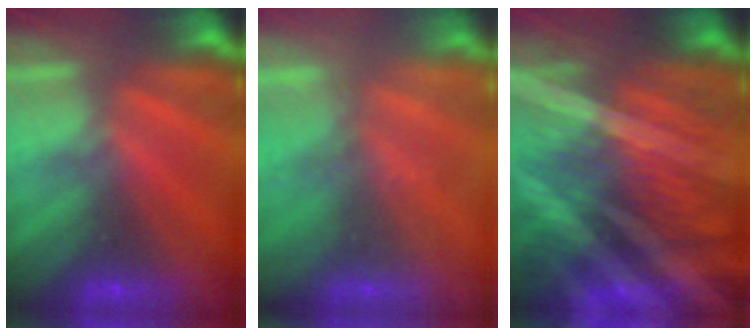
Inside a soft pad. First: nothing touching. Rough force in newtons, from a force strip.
{"total": 2.3}
{"total": 8.2}